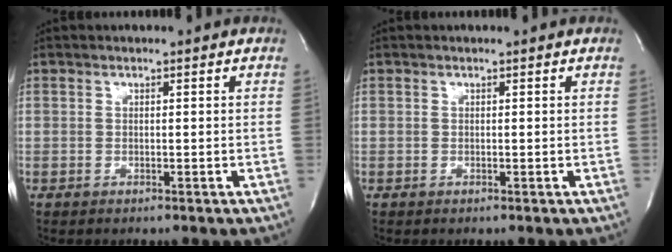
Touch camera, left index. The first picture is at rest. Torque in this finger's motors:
{"motor_torque": [0.00, 0.00, 0.00, 0.00]}